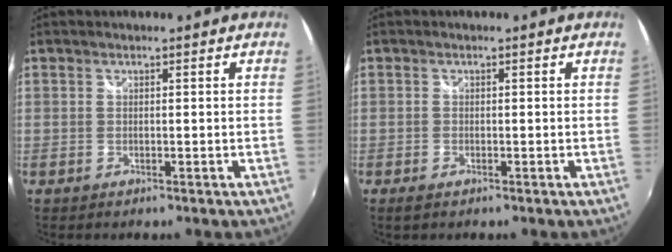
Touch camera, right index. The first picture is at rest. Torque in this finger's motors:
{"motor_torque": [0.01, 0.00, 0.05, 0.00]}